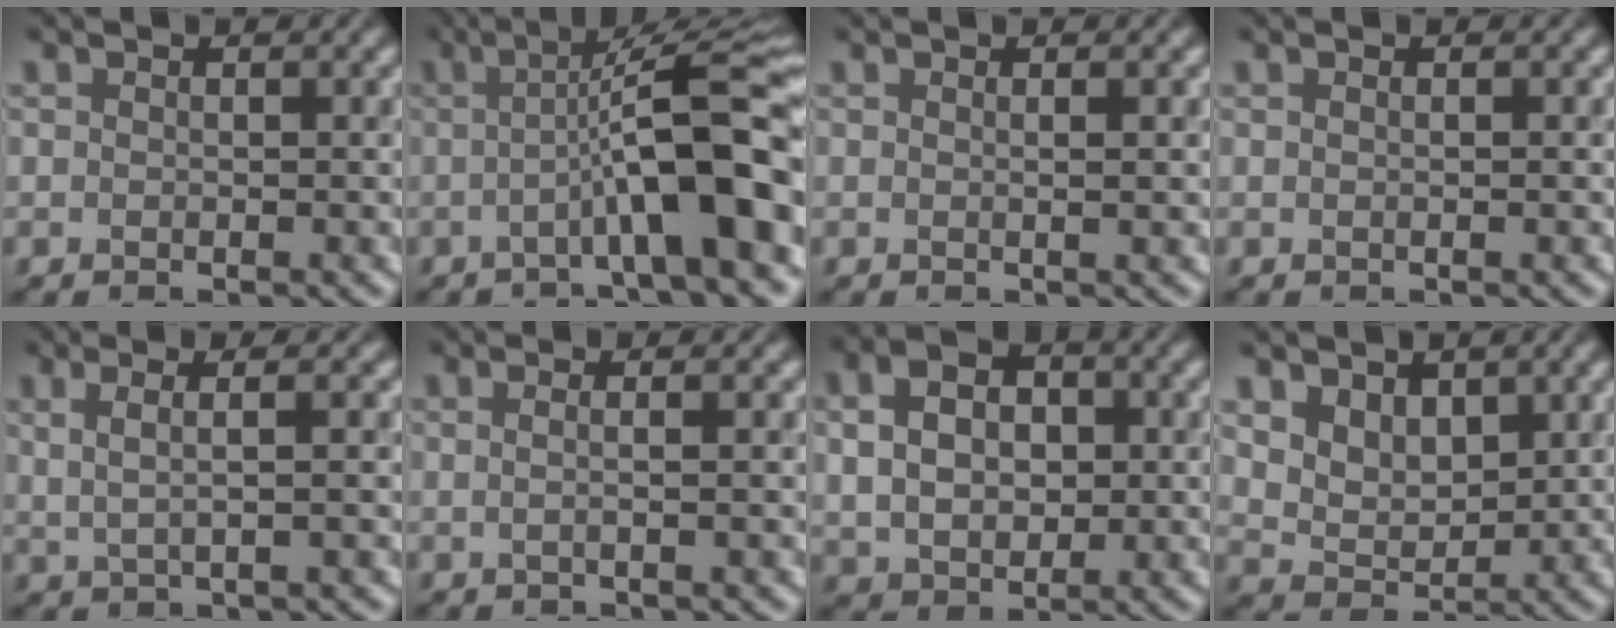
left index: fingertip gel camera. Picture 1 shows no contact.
{"total": 10.1, "force": [-1.7, 1.6, 9.8], "torque": [-0.127, 0.025, -0.038]}
{"total": 1.6, "force": [0.4, 0.7, 1.4], "torque": [-0.004, 0.000, -0.010]}
{"total": 0.8, "force": [0.2, 0.3, 0.7], "torque": [-0.003, -0.007, -0.006]}
{"total": 4.0, "force": [1.4, 1.6, 3.3], "torque": [-0.052, 0.011, 0.008]}
{"total": 3.1, "force": [0.8, 1.6, 2.5], "torque": [-0.010, 0.008, -0.019]}
{"total": 6.6, "force": [1.2, 4.7, 4.5], "torque": [-0.099, 0.017, 0.019]}
{"total": 4.3, "force": [2.3, 3.0, 2.1], "torque": [-0.055, -0.007, 0.050]}